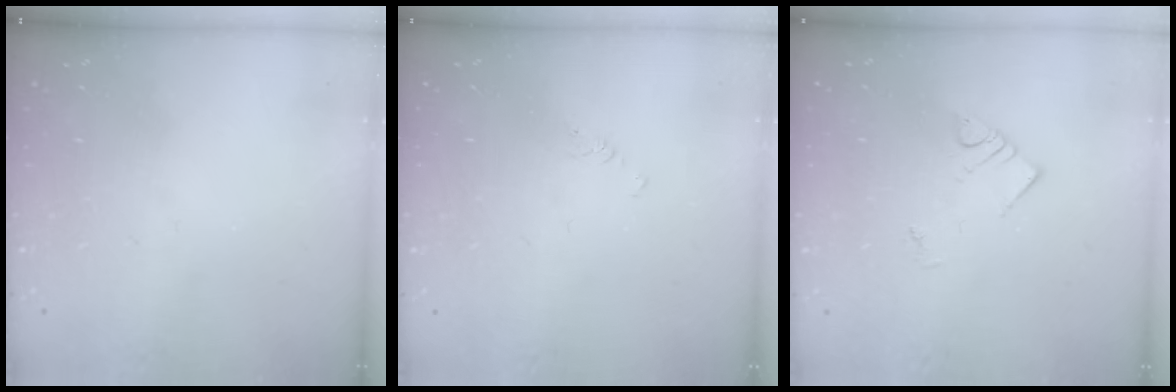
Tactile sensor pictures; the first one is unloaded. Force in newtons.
{"total": 1.2, "press": 1.2, "slide": 0.2}
{"total": 3.7, "press": 3.6, "slide": 0.6}